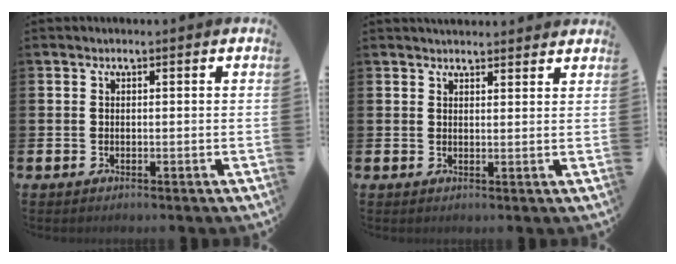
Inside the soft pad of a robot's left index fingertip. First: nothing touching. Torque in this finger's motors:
{"motor_torque": [1.01, -1.12, 0.22, 0.01]}